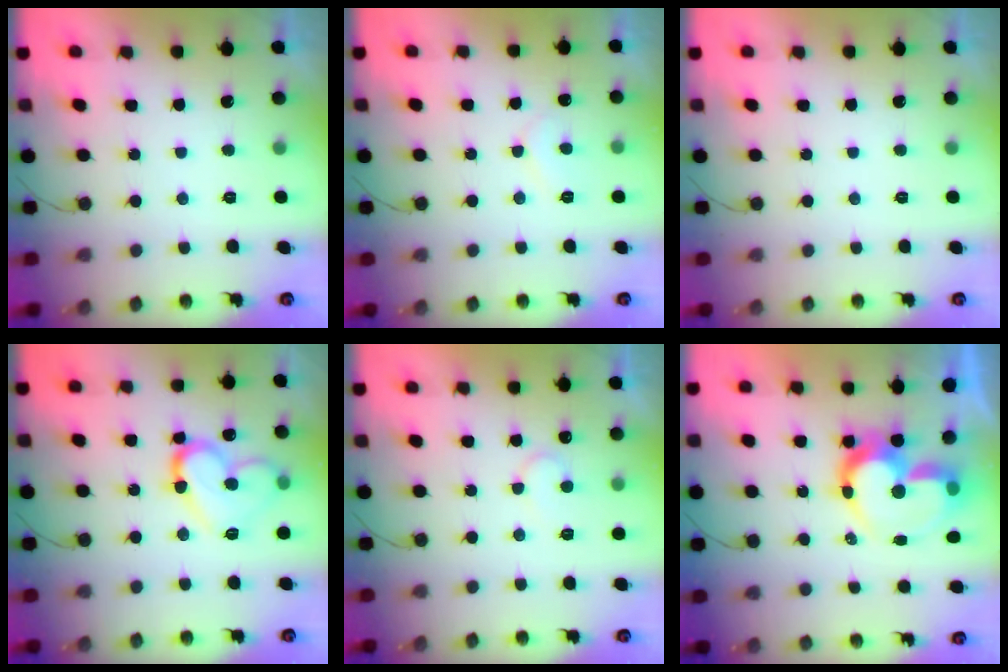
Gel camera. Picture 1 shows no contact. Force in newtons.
{"total": 5.7, "press": 5.7, "slide": 0.4}
{"total": 0.0}
{"total": 13.5, "press": 13.4, "slide": 1.3}
{"total": 5.8, "press": 5.8, "slide": 0.4}
{"total": 14.4, "press": 14.3, "slide": 1.6}